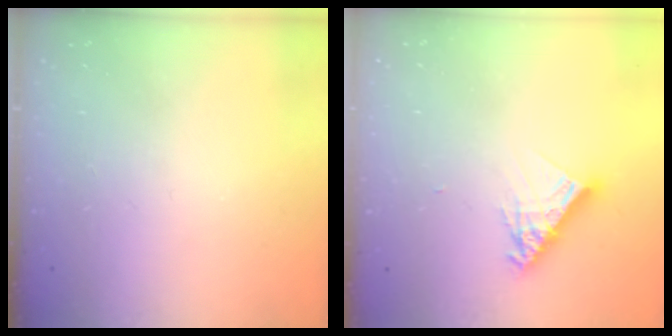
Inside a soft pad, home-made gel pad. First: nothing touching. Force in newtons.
{"total": 10.2, "press": 10.2, "slide": 0.9}